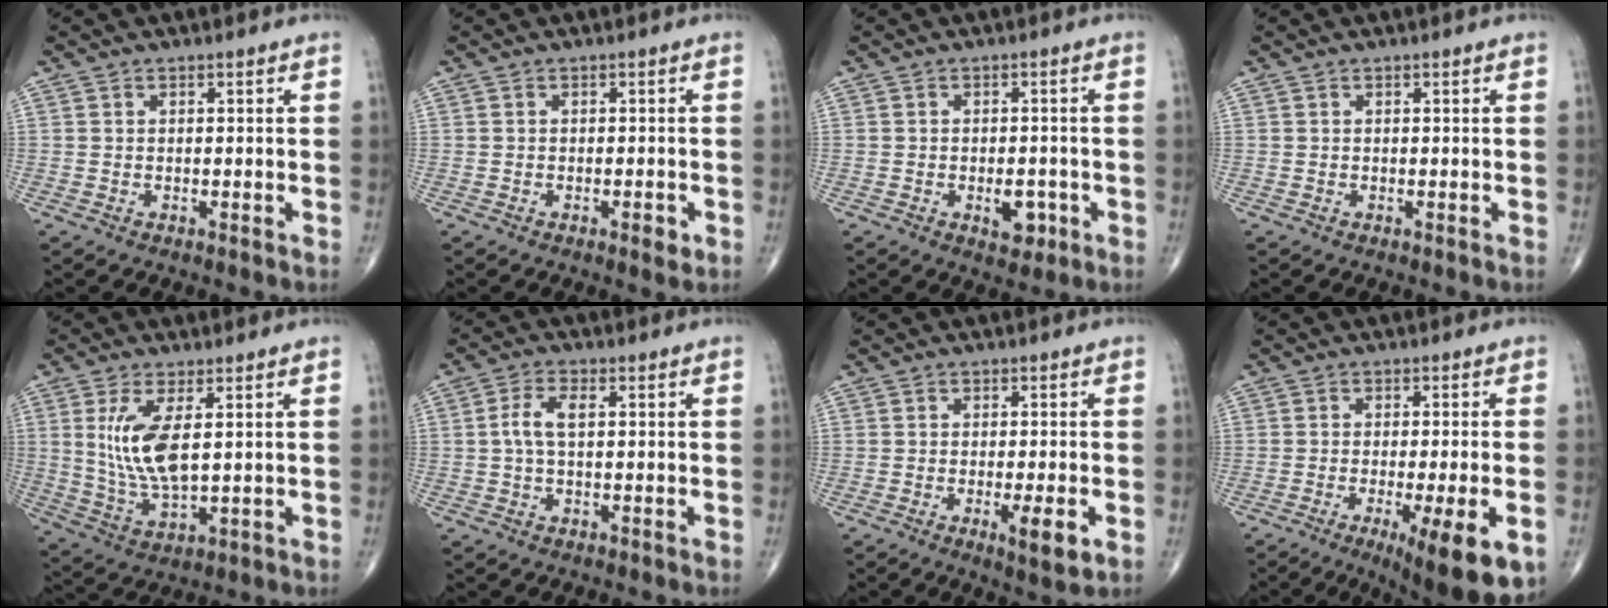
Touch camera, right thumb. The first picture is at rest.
{"total": 1.8, "force": [-0.9, 0.6, 1.4], "torque": [-0.018, -0.001, -0.014]}
{"total": 4.3, "force": [-1.6, 2.4, 3.2], "torque": [-0.029, 0.002, -0.016]}
{"total": 0.0}
{"total": 10.5, "force": [2.3, 4.0, 9.5], "torque": [-0.198, -0.021, 0.056]}
{"total": 4.3, "force": [0.4, 1.9, 3.8], "torque": [-0.090, 0.010, 0.005]}
{"total": 5.4, "force": [-1.9, 1.0, 4.9], "torque": [-0.076, -0.012, -0.028]}
{"total": 13.7, "force": [-6.0, 2.9, 12.0], "torque": [-0.137, -0.009, -0.078]}